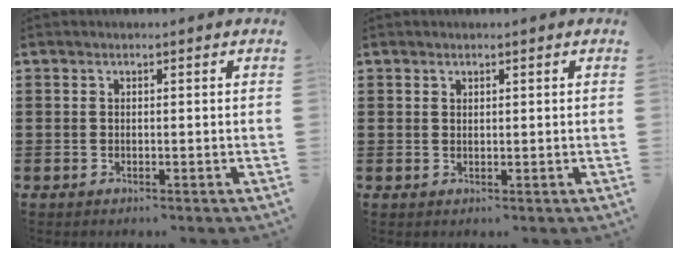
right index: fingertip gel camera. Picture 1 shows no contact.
{"total": 0.7, "force": [0.6, 0.4, 0.2], "torque": [-0.004, 0.002, 0.011]}